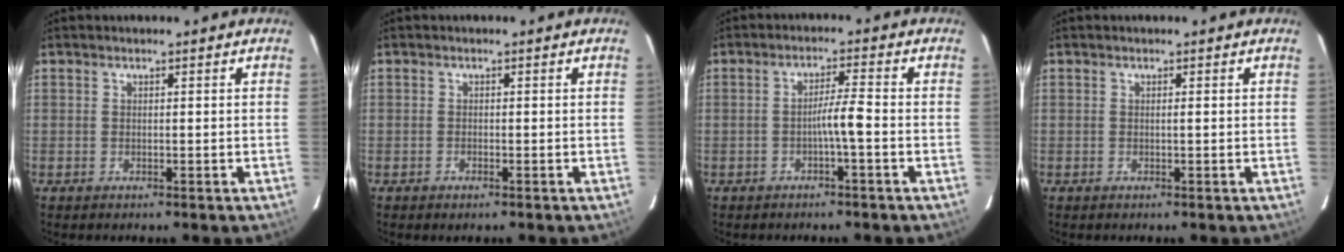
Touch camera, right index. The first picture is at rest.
{"total": 0.7, "force": [-0.4, 0.2, 0.5], "torque": [-0.012, -0.002, -0.001]}
{"total": 3.4, "force": [-1.1, -0.4, 3.2], "torque": [-0.050, 0.006, -0.020]}
{"total": 0.0}